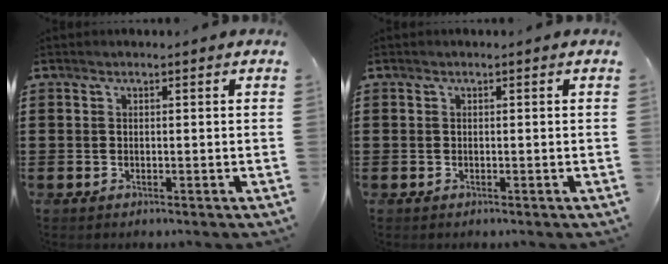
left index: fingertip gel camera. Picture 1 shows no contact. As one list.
[{"total": 0.0}]